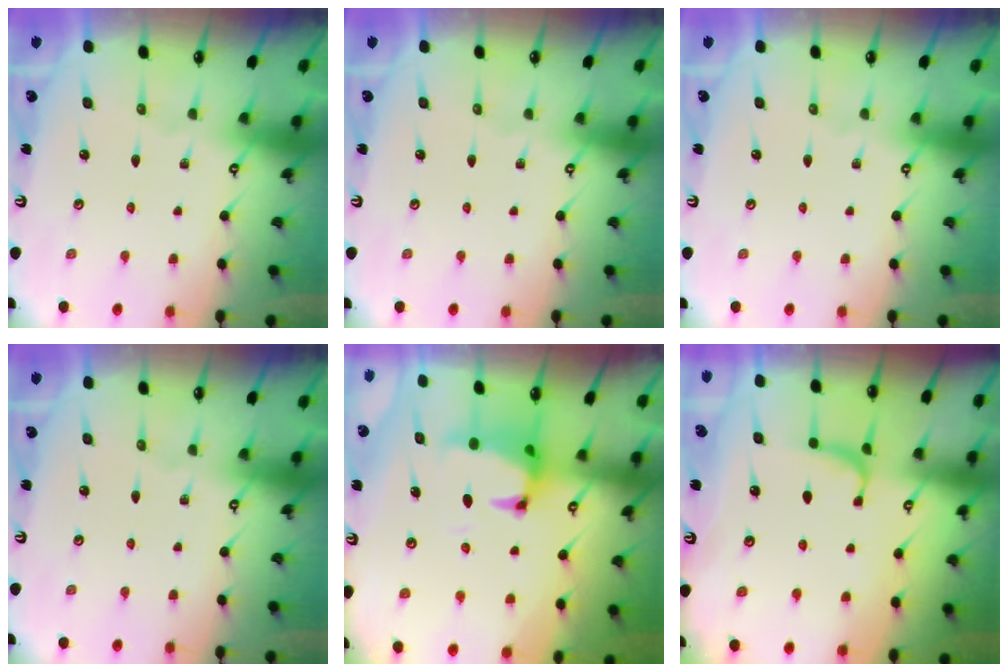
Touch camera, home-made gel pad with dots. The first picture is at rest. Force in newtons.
{"total": 0.0}
{"total": 0.0}
{"total": 0.0}
{"total": 1.5, "press": 1.1, "slide": 1.1}
{"total": 1.9, "press": 1.8, "slide": 0.6}